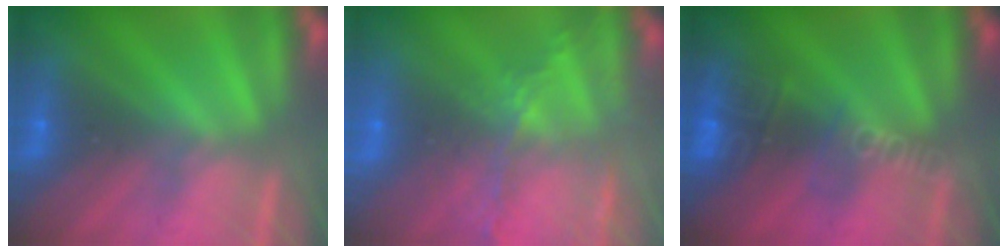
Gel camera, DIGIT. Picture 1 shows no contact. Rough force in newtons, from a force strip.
{"total": 7.4}
{"total": 2.6}